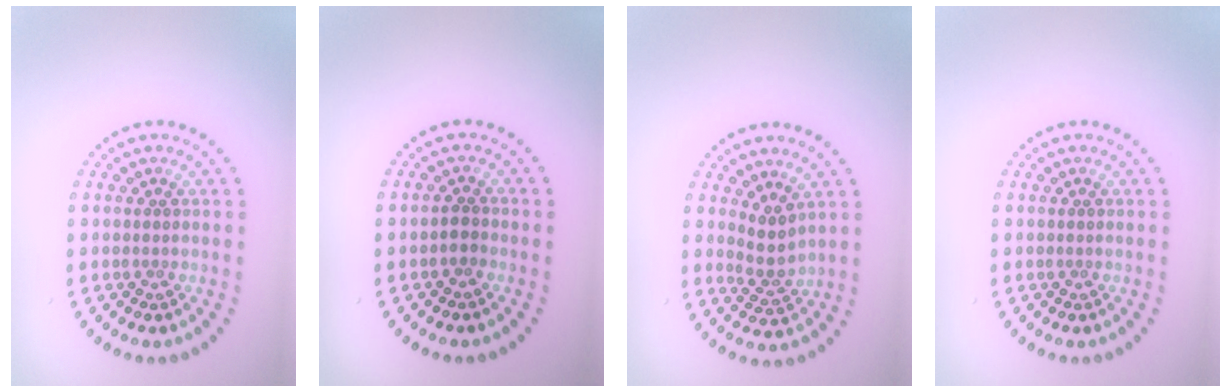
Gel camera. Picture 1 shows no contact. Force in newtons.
{"total": 1.2, "press": 0.9, "slide": 0.7}
{"total": 2.3, "press": 1.8, "slide": 1.4}
{"total": 0.0}